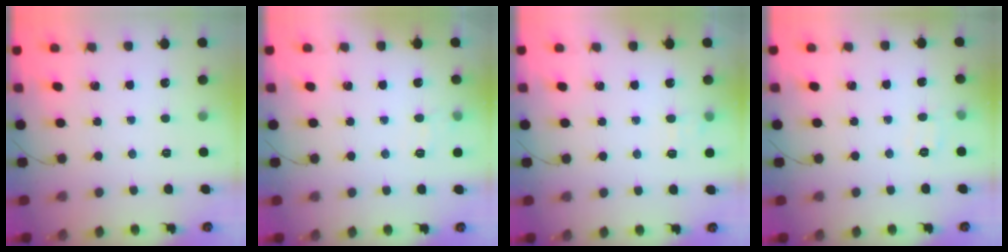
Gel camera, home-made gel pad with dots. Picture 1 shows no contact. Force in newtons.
{"total": 7.1, "press": 6.9, "slide": 1.8}
{"total": 6.2, "press": 5.9, "slide": 1.8}
{"total": 5.2, "press": 5.0, "slide": 1.3}